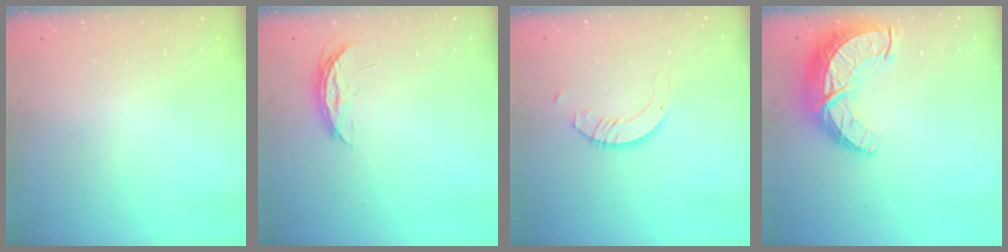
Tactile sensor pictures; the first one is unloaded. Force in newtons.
{"total": 4.2, "press": 4.2, "slide": 0.5}
{"total": 3.5, "press": 3.5, "slide": 0.1}
{"total": 12.6, "press": 12.6, "slide": 0.9}